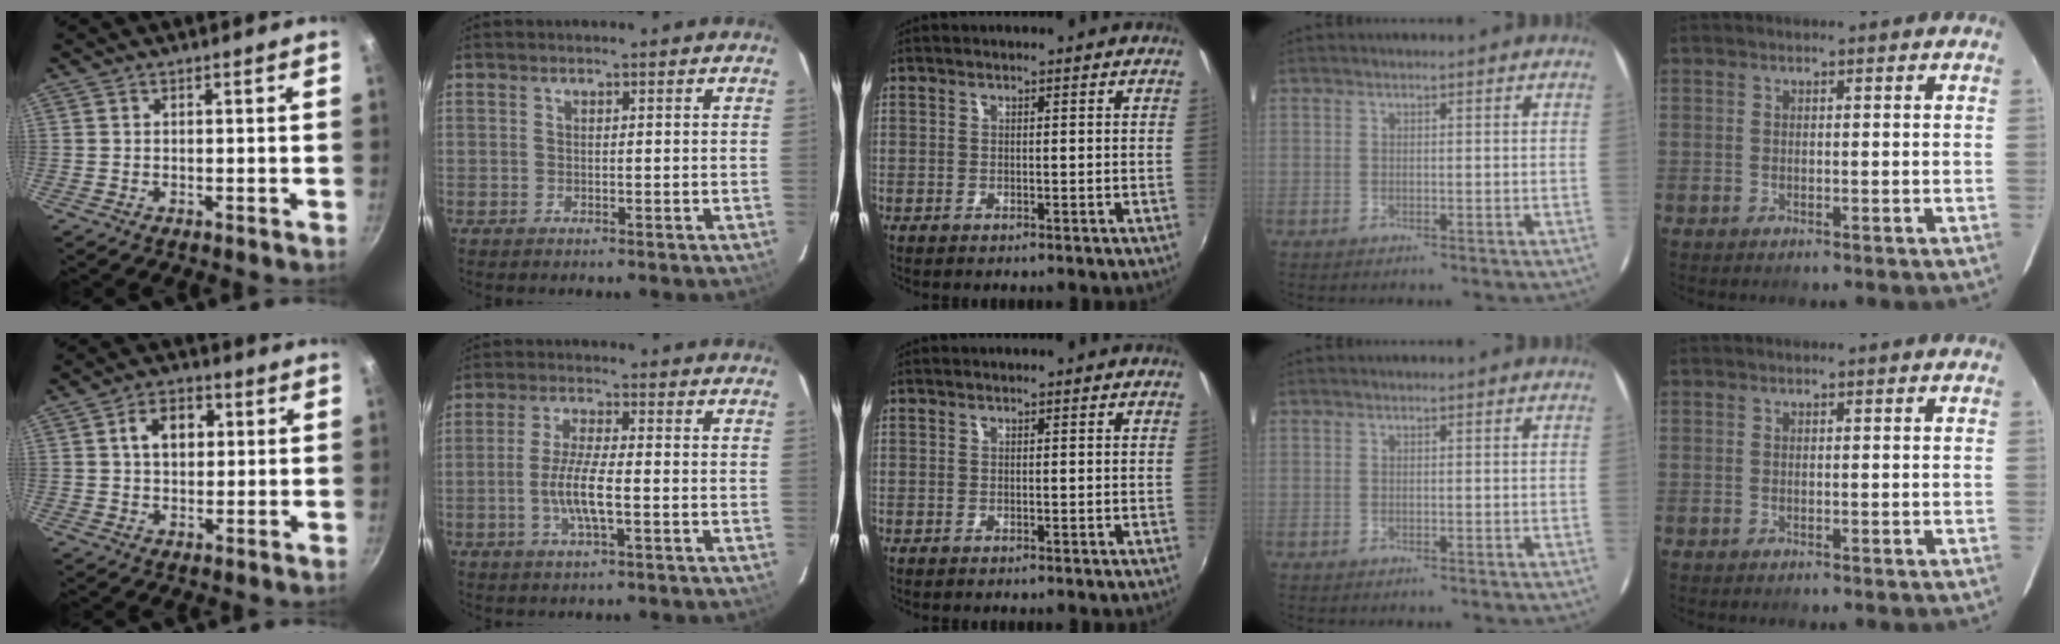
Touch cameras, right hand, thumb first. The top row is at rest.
{"thumb": {"total": 7.4, "force": [1.7, 5.2, 5.0], "torque": [-0.056, 0.009, 0.022]}, "index": {"total": 7.0, "force": [-1.7, 1.3, 6.7], "torque": [-0.132, -0.005, -0.035]}}